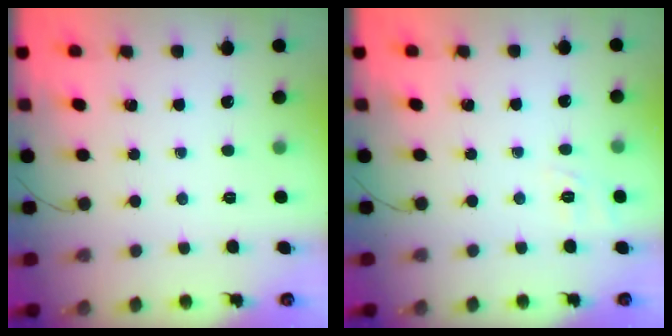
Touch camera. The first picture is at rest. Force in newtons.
{"total": 2.3, "press": 1.3, "slide": 1.9}